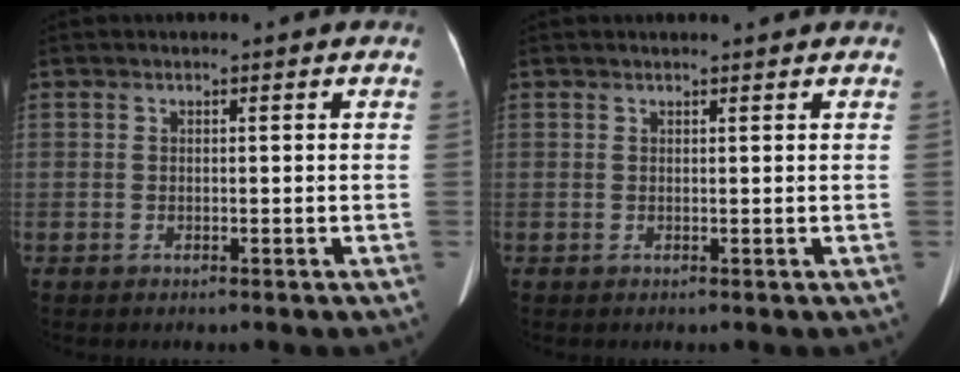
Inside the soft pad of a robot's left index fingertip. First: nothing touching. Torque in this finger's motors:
{"motor_torque": [-0.17, 0.18, -0.20, -0.03]}